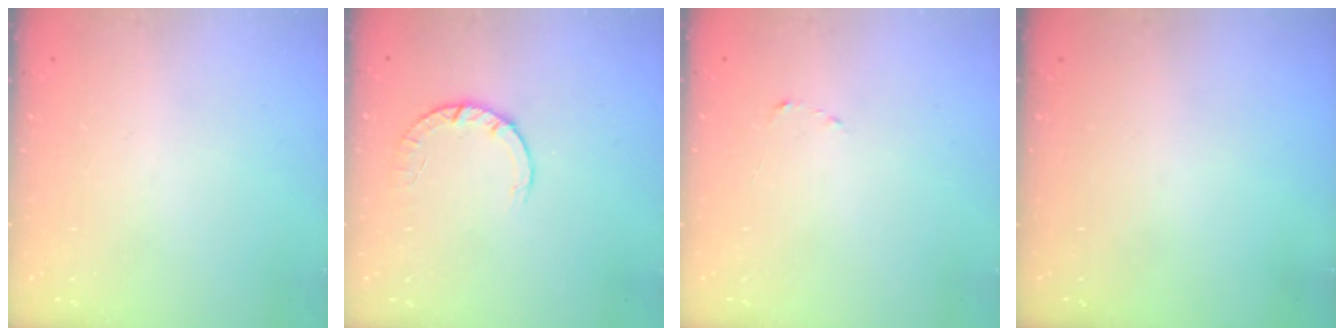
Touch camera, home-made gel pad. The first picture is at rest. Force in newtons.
{"total": 2.8, "press": 2.8, "slide": 0.4}
{"total": 1.5, "press": 1.5, "slide": 0.2}
{"total": 0.0}